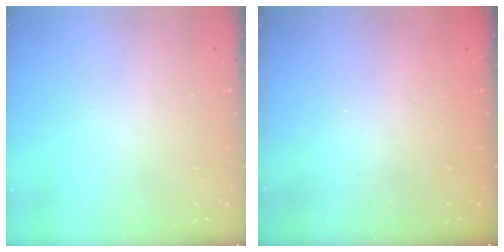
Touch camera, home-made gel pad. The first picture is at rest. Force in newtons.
{"total": 2.4, "press": 2.3, "slide": 0.8}